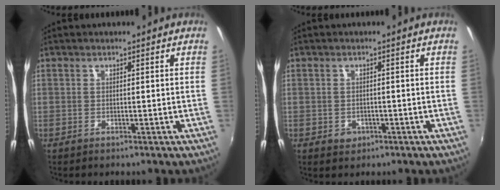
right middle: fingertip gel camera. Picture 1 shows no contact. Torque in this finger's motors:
{"motor_torque": [0.31, -0.38, 0.02, 0.02]}